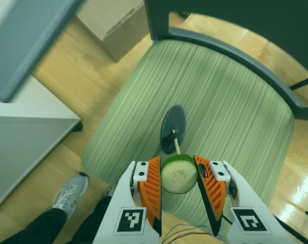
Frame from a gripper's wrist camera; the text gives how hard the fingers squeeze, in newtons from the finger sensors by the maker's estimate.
{"total": 10.7, "left": 11.6, "right": 9.7}